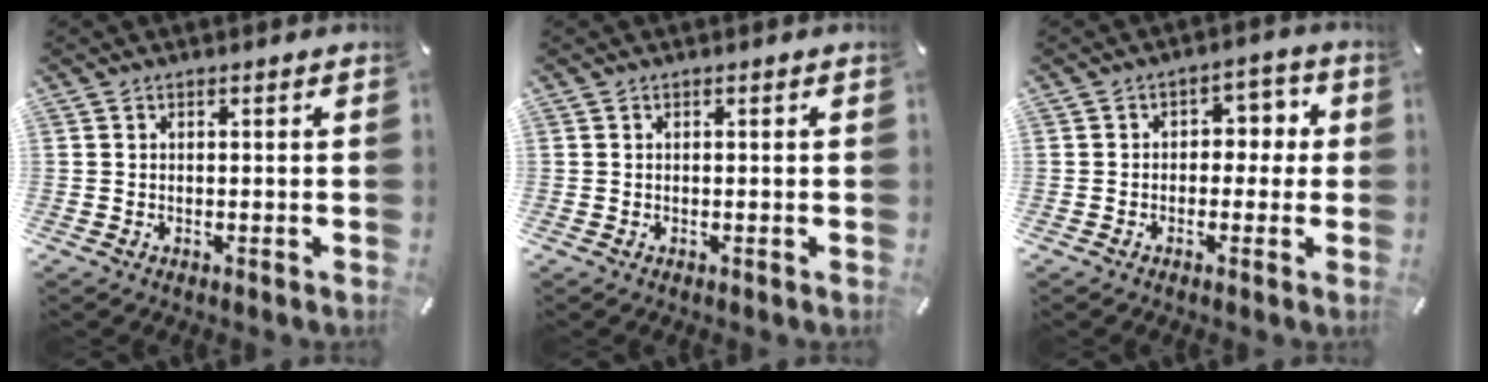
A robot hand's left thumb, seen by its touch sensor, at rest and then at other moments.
{"total": 0.0}
{"total": 4.7, "force": [-1.0, 3.7, 2.7], "torque": [-0.031, 0.010, -0.029]}